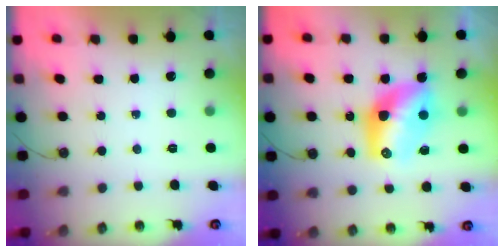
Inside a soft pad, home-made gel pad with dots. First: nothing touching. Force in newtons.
{"total": 12.2, "press": 12.1, "slide": 1.0}